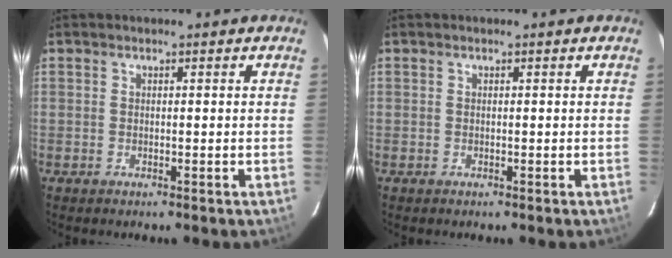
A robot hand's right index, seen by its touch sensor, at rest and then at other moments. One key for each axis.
{"total": 0.0}